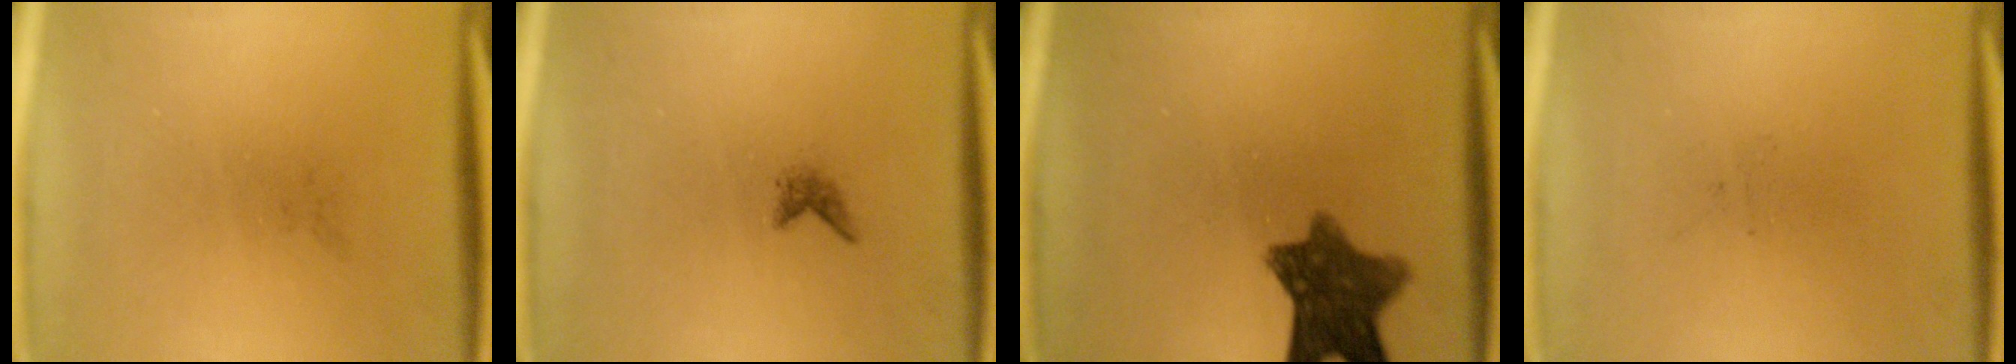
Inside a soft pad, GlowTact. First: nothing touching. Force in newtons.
{"total": 0.8}
{"total": 9.2}
{"total": 0.0}